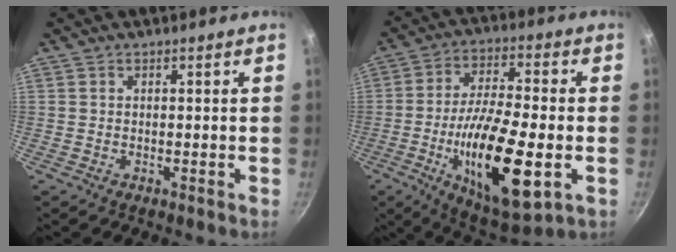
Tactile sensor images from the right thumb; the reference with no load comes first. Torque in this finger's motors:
{"motor_torque": [0.15, 1.24, 1.86, -0.28, 0.33]}